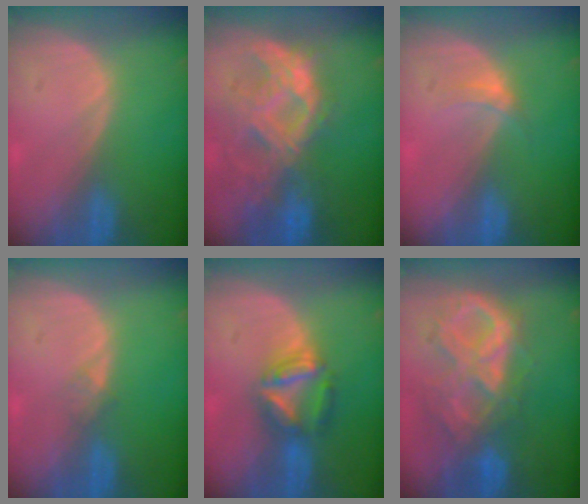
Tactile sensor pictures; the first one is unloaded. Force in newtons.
{"total": 9.9, "press": 8.8, "slide": 4.5}
{"total": 2.3, "press": 1.9, "slide": 1.3}
{"total": 1.1, "press": 1.0, "slide": 0.1}
{"total": 6.2, "press": 6.0, "slide": 1.5}
{"total": 10.4, "press": 8.9, "slide": 5.4}